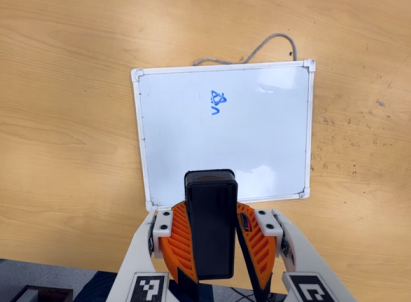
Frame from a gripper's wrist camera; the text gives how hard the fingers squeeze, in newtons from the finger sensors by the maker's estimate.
{"total": 9.8, "left": 9.9, "right": 9.7}